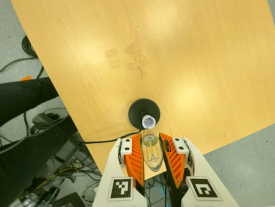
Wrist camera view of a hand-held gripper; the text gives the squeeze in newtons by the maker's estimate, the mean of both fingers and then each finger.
{"total": 20.6, "left": 21.8, "right": 19.4}